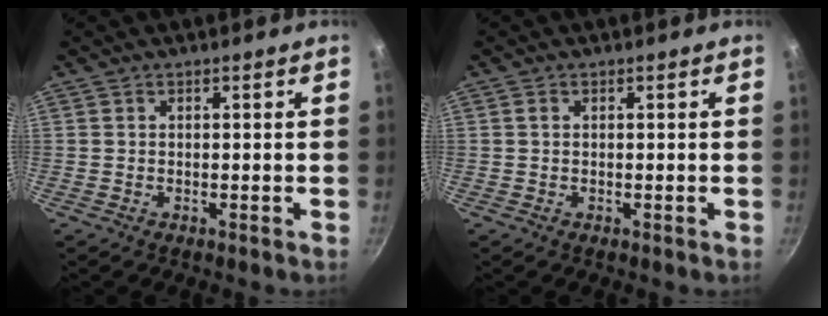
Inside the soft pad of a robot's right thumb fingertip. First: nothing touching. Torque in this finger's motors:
{"motor_torque": [-0.02, 0.25, 0.34, -0.16, -0.03]}